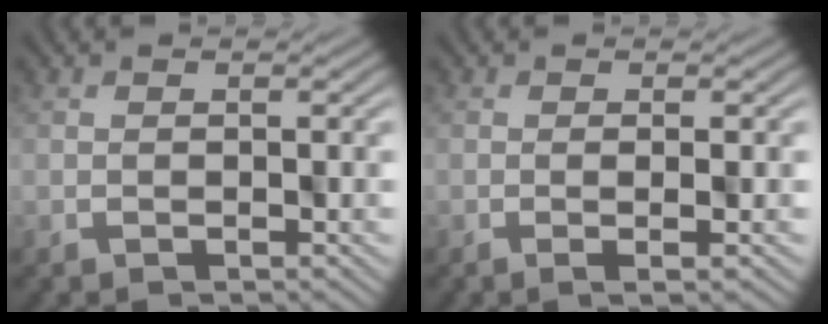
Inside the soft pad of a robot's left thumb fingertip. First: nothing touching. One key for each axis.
{"total": 1.7, "fx": -0.3, "fy": 0.1, "fz": 1.6, "tx": -0.023, "ty": 0.008, "tz": -0.006}